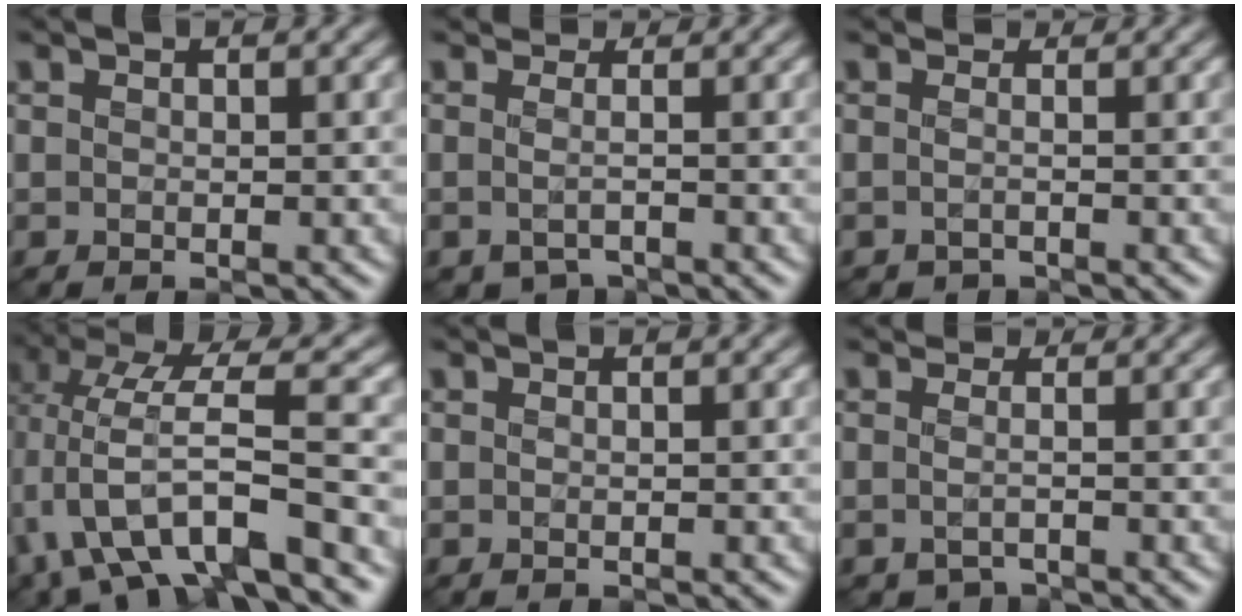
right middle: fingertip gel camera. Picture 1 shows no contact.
{"total": 1.7, "force": [-0.8, 1.3, 0.8], "torque": [-0.006, 0.002, -0.017]}
{"total": 0.8, "force": [-0.3, 0.6, 0.3], "torque": [-0.007, -0.004, -0.014]}
{"total": 8.8, "force": [-2.8, 3.1, 7.7], "torque": [-0.144, 0.007, -0.059]}
{"total": 0.0}
{"total": 1.5, "force": [-0.8, 1.1, 0.6], "torque": [-0.005, -0.002, -0.016]}